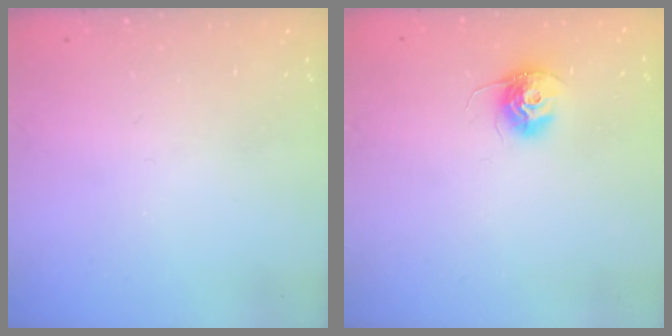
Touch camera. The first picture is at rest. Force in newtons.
{"total": 10.8, "press": 10.7, "slide": 0.6}